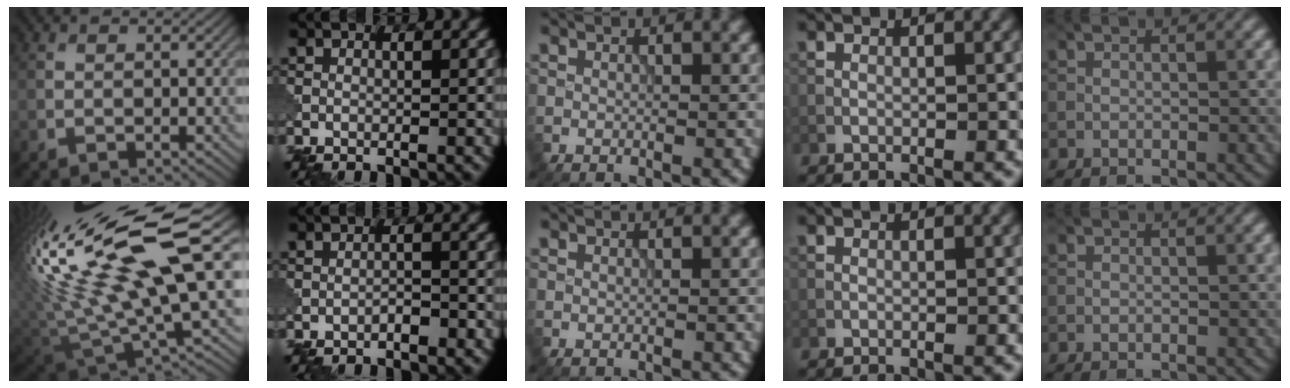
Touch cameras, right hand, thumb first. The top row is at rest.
{"thumb": {"total": 20.6, "force": [6.5, 6.6, 18.4], "torque": [-0.378, 0.010, 0.122]}, "index": {"total": 1.0, "force": [-0.7, 0.4, 0.6], "torque": [-0.010, 0.005, -0.012]}}